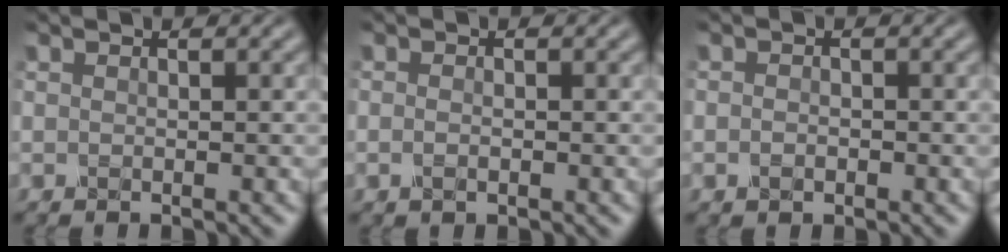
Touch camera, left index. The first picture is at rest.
{"total": 0.9, "force": [-0.3, 0.5, 0.7], "torque": [-0.017, -0.001, -0.006]}
{"total": 1.0, "force": [-0.4, 0.8, 0.6], "torque": [-0.011, -0.001, -0.009]}